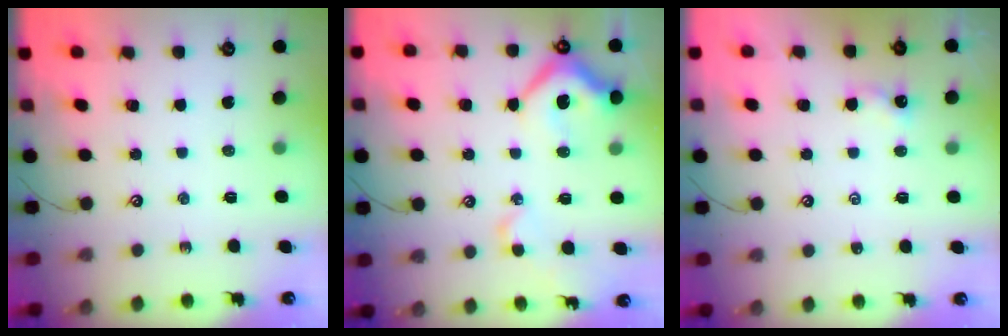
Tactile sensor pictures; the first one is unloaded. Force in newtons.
{"total": 9.9, "press": 9.8, "slide": 1.6}
{"total": 0.8, "press": 0.7, "slide": 0.3}